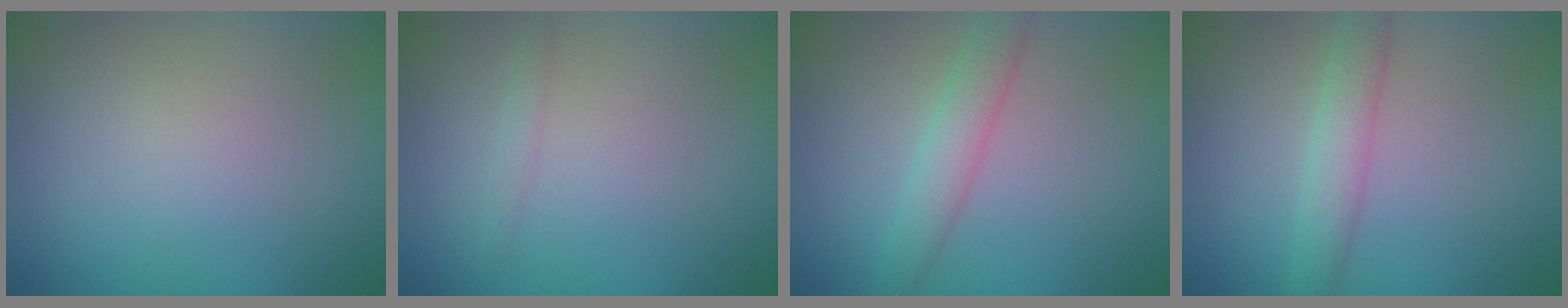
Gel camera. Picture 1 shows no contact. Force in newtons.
{"total": 0.8, "press": 0.8, "slide": 0.0}
{"total": 2.7, "press": 2.7, "slide": 0.1}
{"total": 2.7, "press": 2.7, "slide": 0.0}